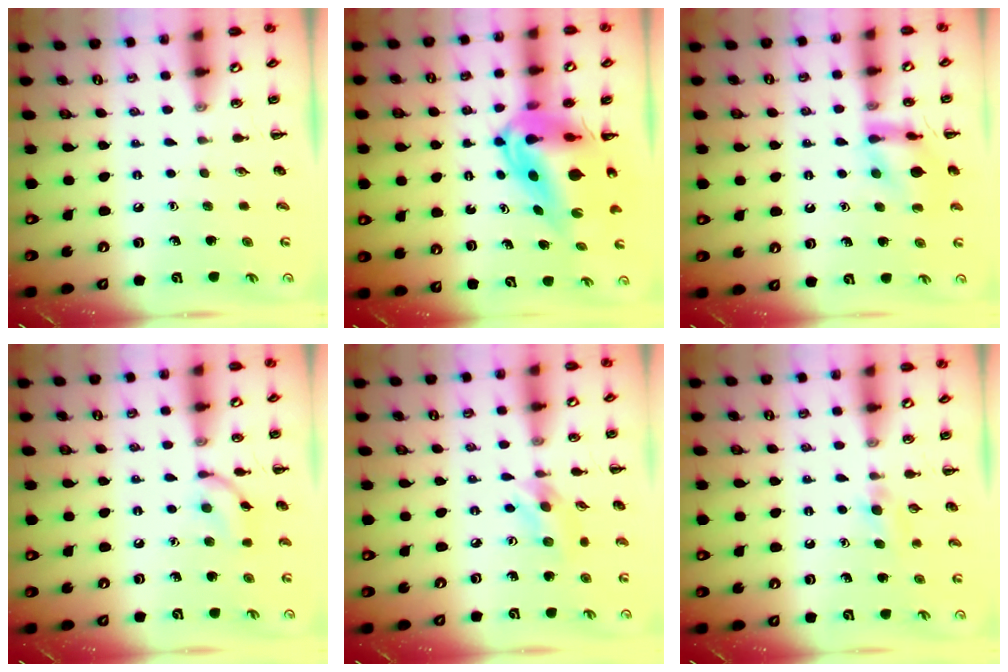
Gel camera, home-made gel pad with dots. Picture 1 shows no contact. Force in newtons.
{"total": 13.6, "press": 12.9, "slide": 4.4}
{"total": 12.8, "press": 12.8, "slide": 1.1}
{"total": 8.1, "press": 8.1, "slide": 0.2}
{"total": 5.2, "press": 5.2, "slide": 0.5}
{"total": 5.1, "press": 4.8, "slide": 1.8}